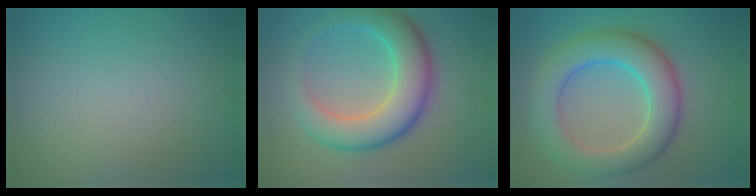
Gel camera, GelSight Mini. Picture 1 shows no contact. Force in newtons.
{"total": 7.5, "press": 7.5, "slide": 0.3}
{"total": 7.9, "press": 7.9, "slide": 0.1}